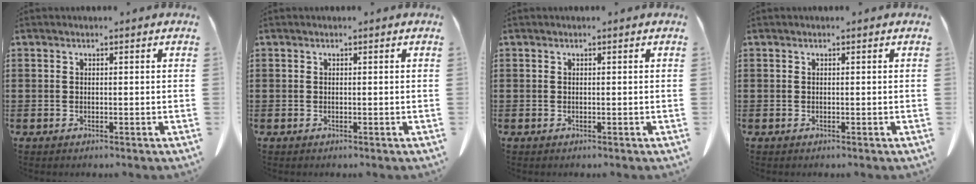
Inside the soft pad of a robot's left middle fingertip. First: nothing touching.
{"total": 0.0}
{"total": 0.0}
{"total": 0.0}